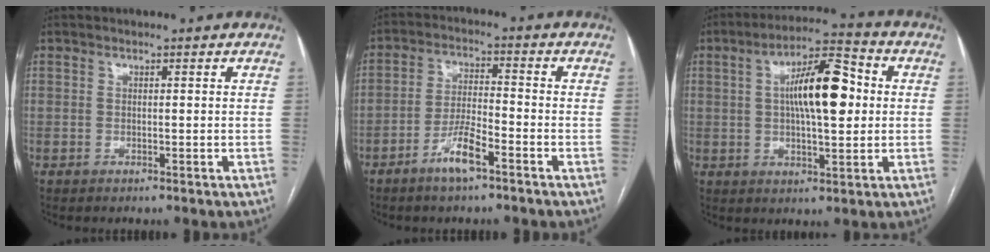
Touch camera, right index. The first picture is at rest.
{"total": 6.2, "force": [-3.9, 1.0, 4.8], "torque": [-0.098, 0.001, -0.073]}
{"total": 12.1, "force": [1.6, 3.3, 11.5], "torque": [-0.198, 0.026, 0.022]}